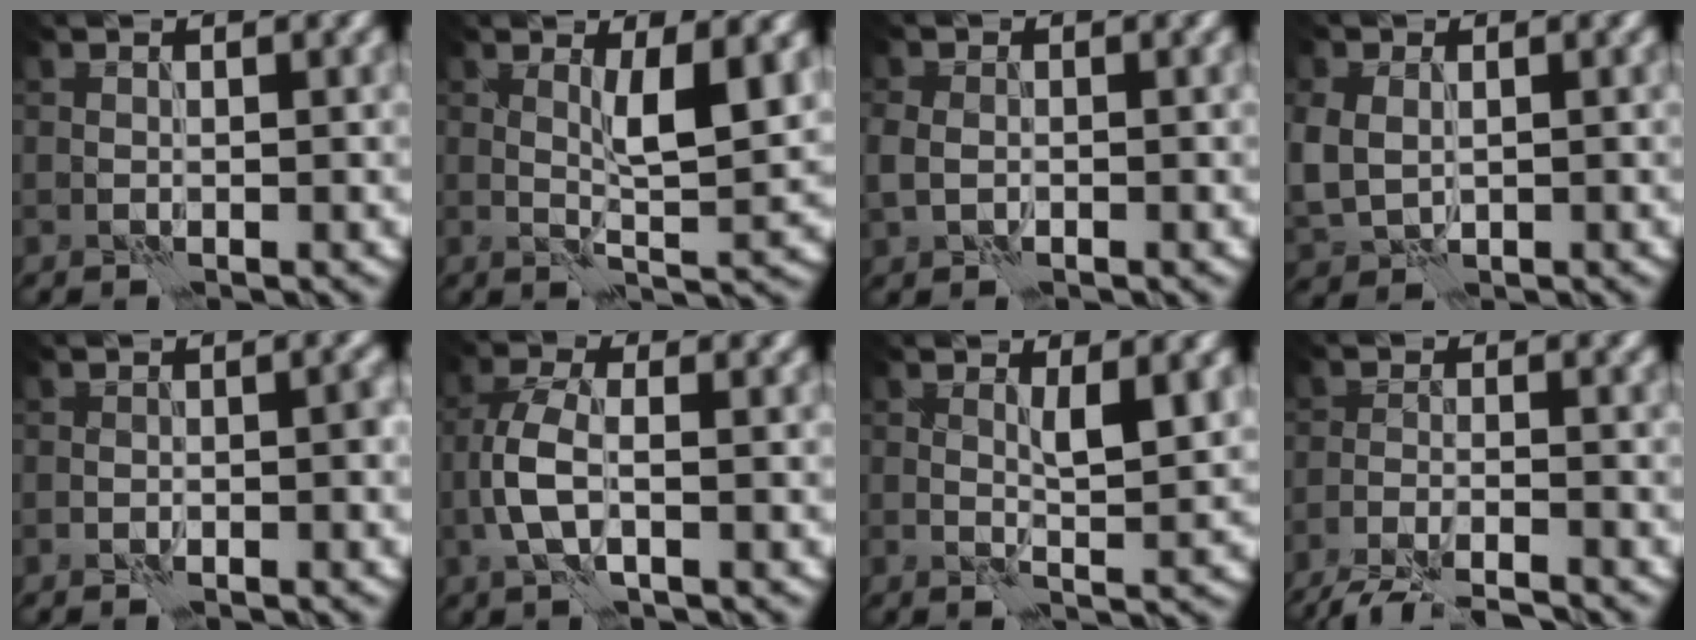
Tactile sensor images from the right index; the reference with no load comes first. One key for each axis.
{"total": 4.3, "fx": 1.0, "fy": 0.8, "fz": 4.1, "tx": -0.070, "ty": -0.005, "tz": 0.019}
{"total": 1.9, "fx": -0.3, "fy": 1.6, "fz": 1.1, "tx": -0.025, "ty": -0.002, "tz": -0.007}
{"total": 4.0, "fx": 0.0, "fy": 3.2, "fz": 2.4, "tx": -0.066, "ty": -0.009, "tz": 0.009}
{"total": 1.4, "fx": -0.8, "fy": 0.5, "fz": 0.9, "tx": -0.014, "ty": 0.006, "tz": -0.015}
{"total": 3.5, "fx": -0.8, "fy": 1.4, "fz": 3.1, "tx": -0.071, "ty": 0.005, "tz": -0.022}
{"total": 2.7, "fx": 0.8, "fy": 0.5, "fz": 2.5, "tx": -0.044, "ty": -0.004, "tz": 0.015}
{"total": 6.6, "fx": -6.1, "fy": 0.9, "fz": 2.2, "tx": -0.041, "ty": -0.014, "tz": -0.100}